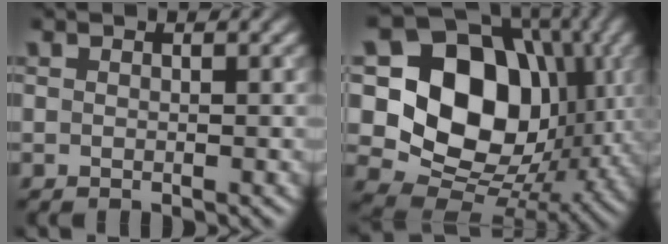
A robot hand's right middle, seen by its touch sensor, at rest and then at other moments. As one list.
[{"total": 14.7, "force": [1.9, 11.3, 9.2], "torque": [-0.141, -0.002, 0.022]}]